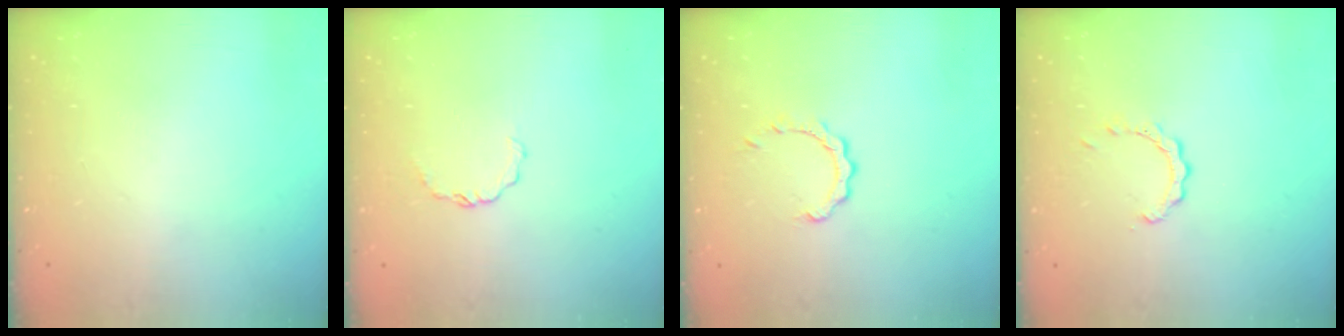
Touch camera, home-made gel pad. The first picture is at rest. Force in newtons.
{"total": 3.3, "press": 3.3, "slide": 0.3}
{"total": 2.5, "press": 2.5, "slide": 0.3}
{"total": 2.1, "press": 2.1, "slide": 0.1}